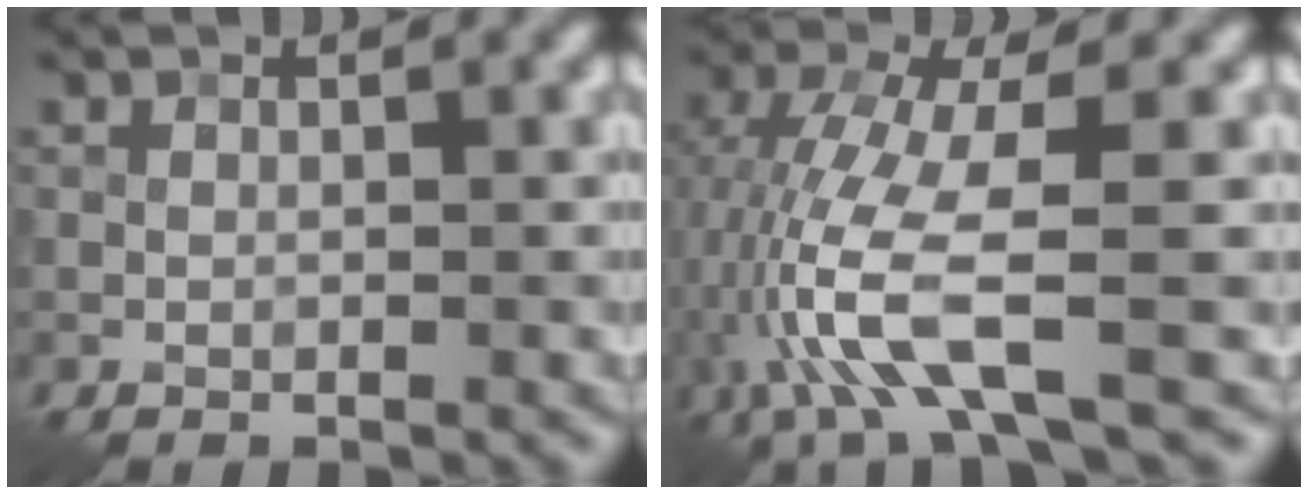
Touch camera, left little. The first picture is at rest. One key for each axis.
{"total": 8.5, "fx": -2.6, "fy": 2.2, "fz": 7.8, "tx": -0.193, "ty": -0.009, "tz": -0.051}